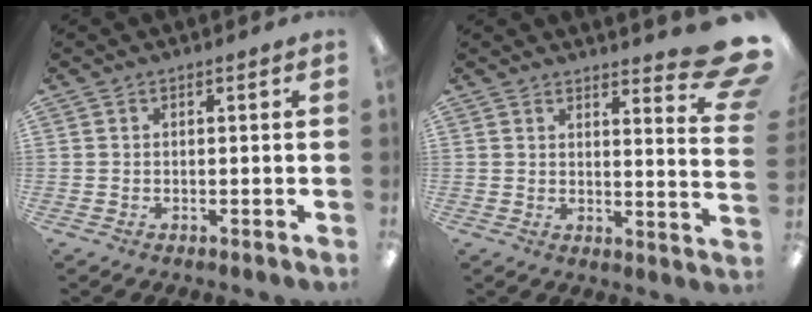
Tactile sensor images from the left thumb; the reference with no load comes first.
{"total": 10.1, "force": [7.2, 2.3, 6.8], "torque": [-0.081, -0.058, 0.121]}